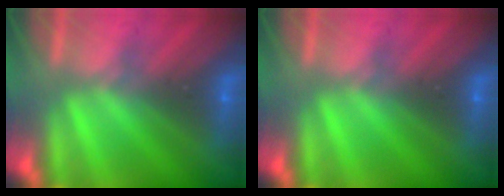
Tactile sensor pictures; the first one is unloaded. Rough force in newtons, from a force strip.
{"total": 0.0}